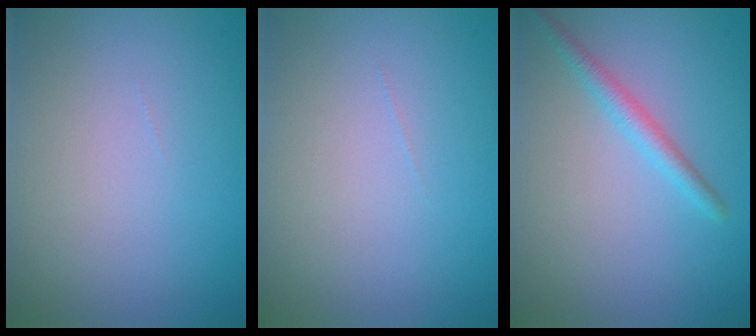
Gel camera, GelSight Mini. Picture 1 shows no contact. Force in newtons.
{"total": 0.0}
{"total": 1.9, "press": 1.9, "slide": 0.1}